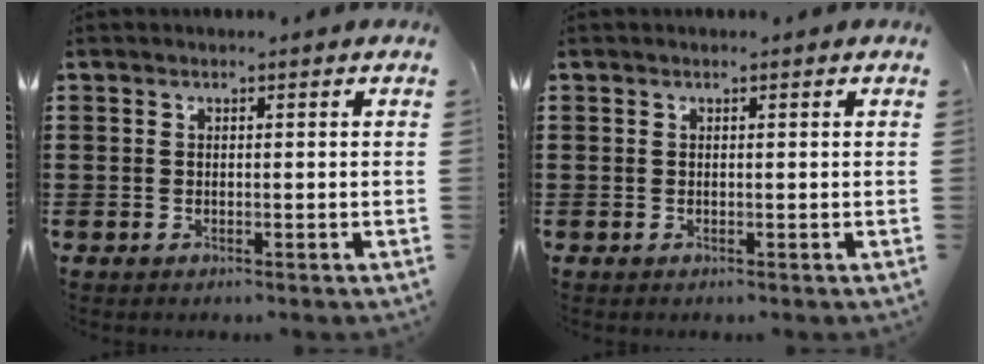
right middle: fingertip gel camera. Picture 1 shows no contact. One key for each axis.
{"total": 0.0}